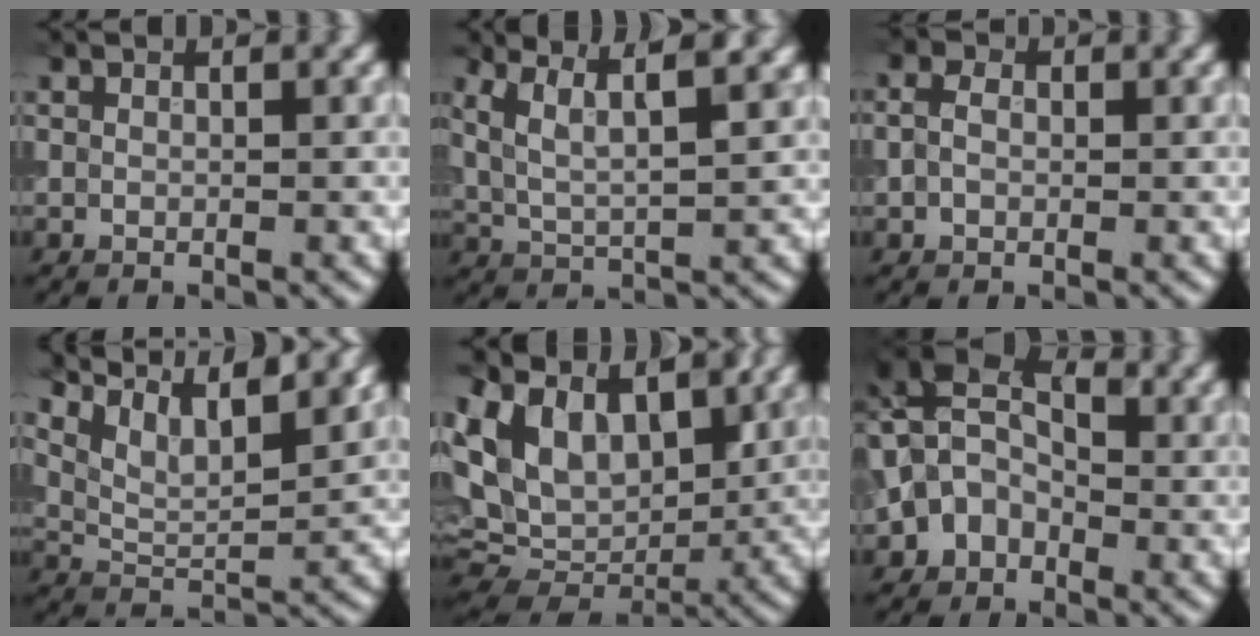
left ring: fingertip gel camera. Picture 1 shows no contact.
{"total": 5.7, "force": [3.1, 1.3, 4.6], "torque": [-0.090, 0.015, 0.051]}
{"total": 3.0, "force": [0.3, 2.2, 2.0], "torque": [-0.044, 0.016, -0.009]}
{"total": 8.8, "force": [6.4, 2.8, 5.3], "torque": [-0.107, 0.020, 0.098]}
{"total": 12.8, "force": [4.4, 8.2, 8.7], "torque": [-0.184, 0.015, 0.075]}
{"total": 8.4, "force": [-0.1, 6.7, 5.1], "torque": [-0.074, 0.035, -0.037]}